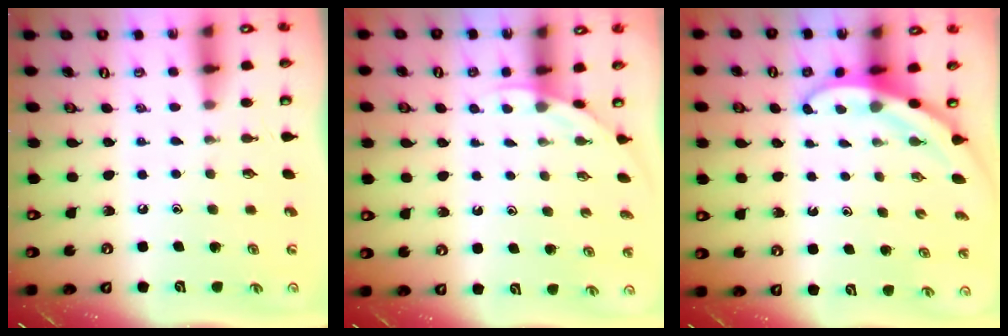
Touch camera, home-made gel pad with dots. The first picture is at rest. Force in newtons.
{"total": 1.9, "press": 1.9, "slide": 0.1}
{"total": 3.1, "press": 3.1, "slide": 0.2}